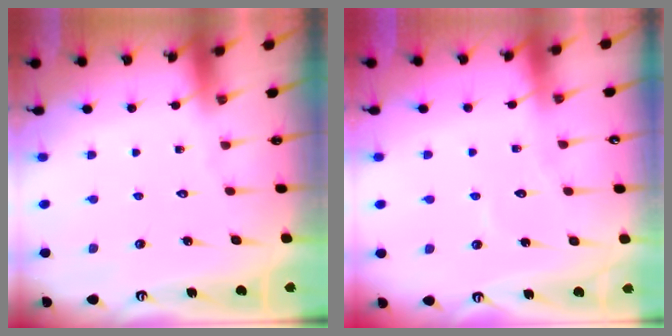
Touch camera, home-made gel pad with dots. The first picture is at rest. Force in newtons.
{"total": 4.4, "press": 4.4, "slide": 0.4}